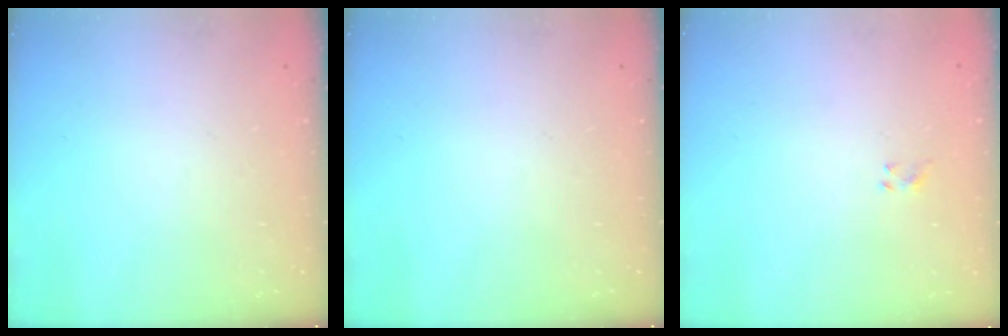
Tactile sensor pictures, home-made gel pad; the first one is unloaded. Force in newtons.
{"total": 0.0}
{"total": 2.9, "press": 2.7, "slide": 1.1}